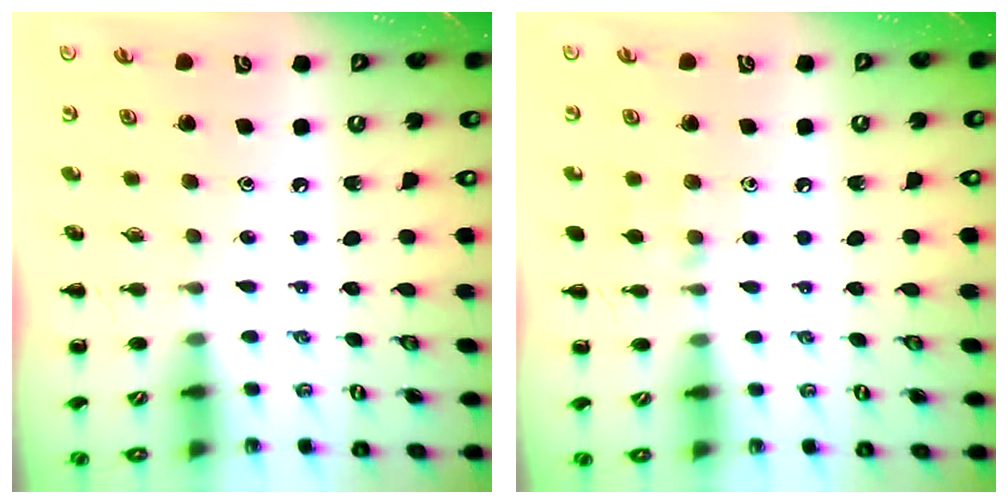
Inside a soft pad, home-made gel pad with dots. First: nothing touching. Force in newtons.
{"total": 5.4, "press": 5.1, "slide": 1.8}